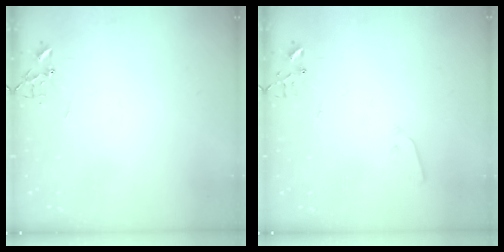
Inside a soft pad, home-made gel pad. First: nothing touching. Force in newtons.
{"total": 2.8, "press": 2.7, "slide": 0.4}